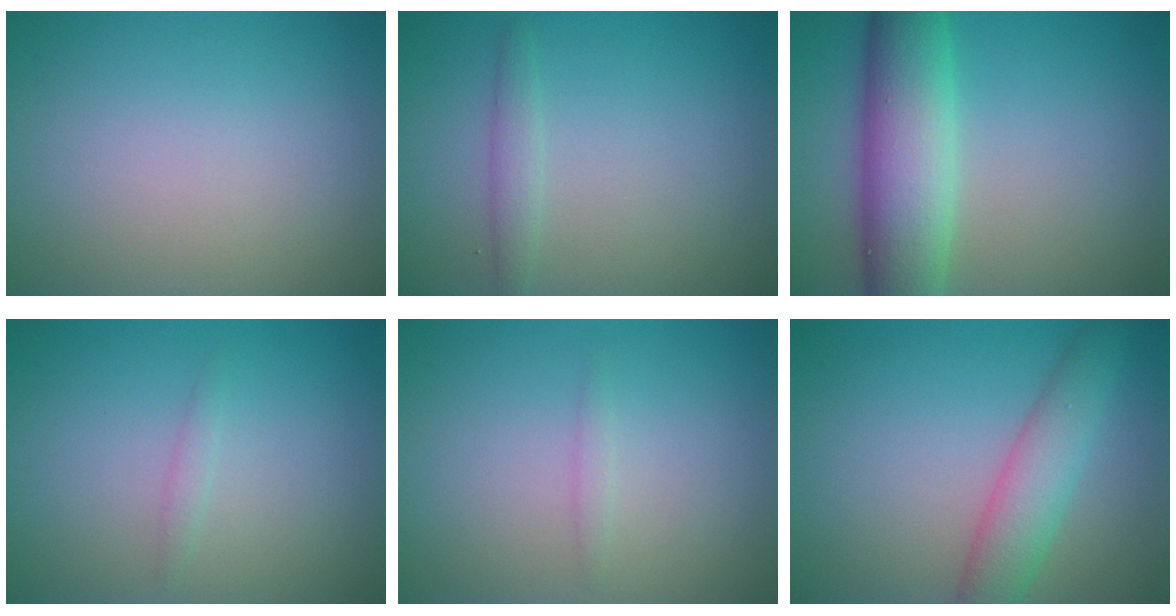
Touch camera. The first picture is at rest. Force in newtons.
{"total": 1.5, "press": 1.5, "slide": 0.1}
{"total": 8.5, "press": 8.5, "slide": 0.4}
{"total": 0.7, "press": 0.7, "slide": 0.0}
{"total": 0.7, "press": 0.7, "slide": 0.1}
{"total": 4.3, "press": 4.3, "slide": 0.0}